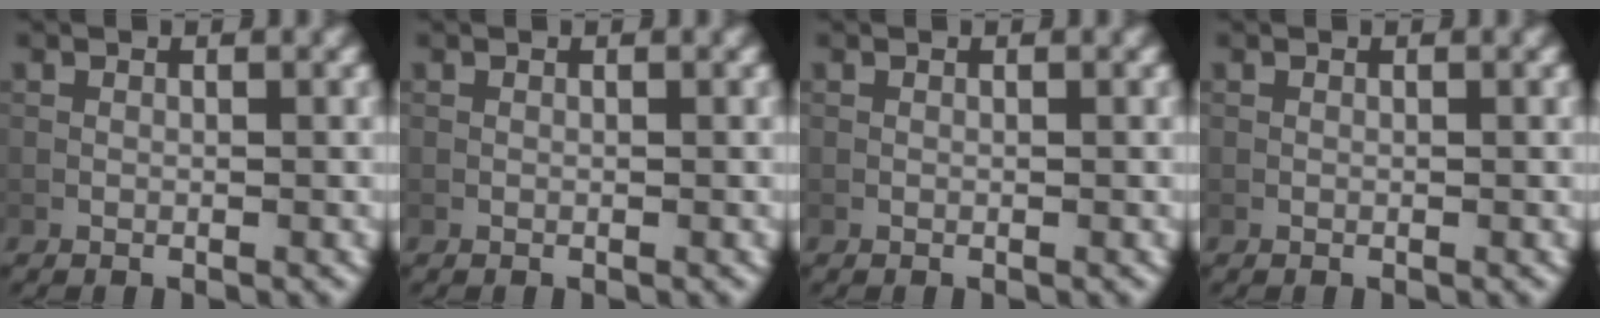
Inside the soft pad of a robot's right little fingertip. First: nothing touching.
{"total": 0.0}
{"total": 0.0}
{"total": 0.0}